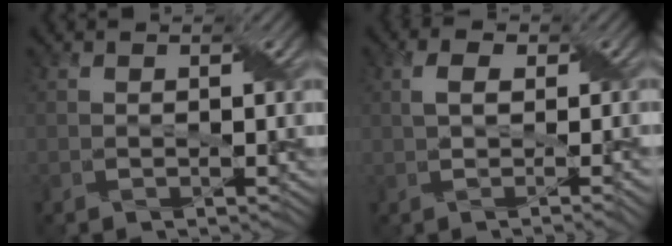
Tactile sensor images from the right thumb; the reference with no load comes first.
{"total": 4.1, "force": [0.3, 1.6, 3.7], "torque": [-0.052, 0.011, -0.001]}